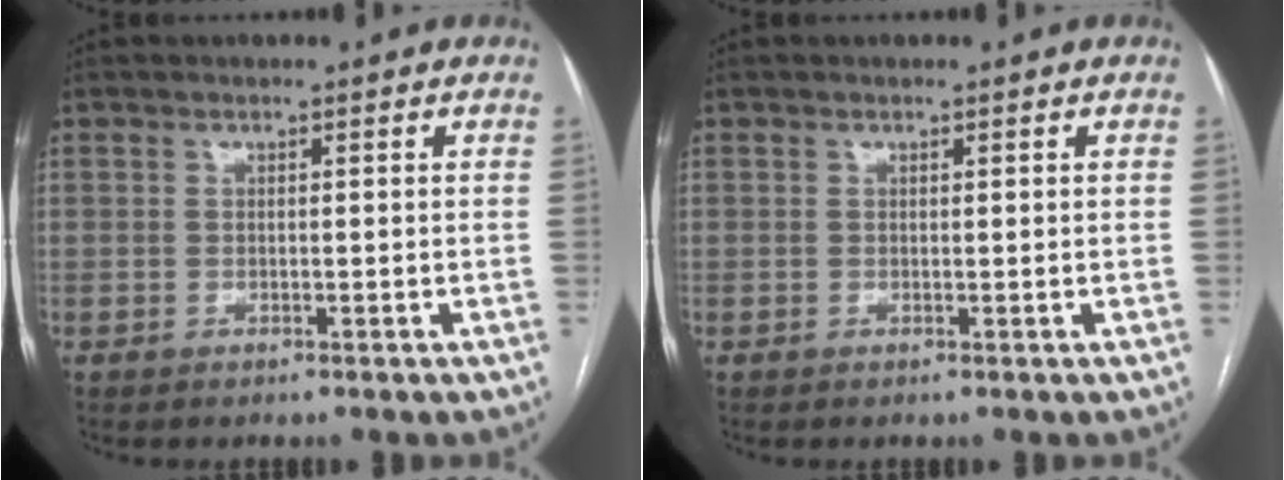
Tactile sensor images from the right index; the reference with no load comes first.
{"total": 0.0}